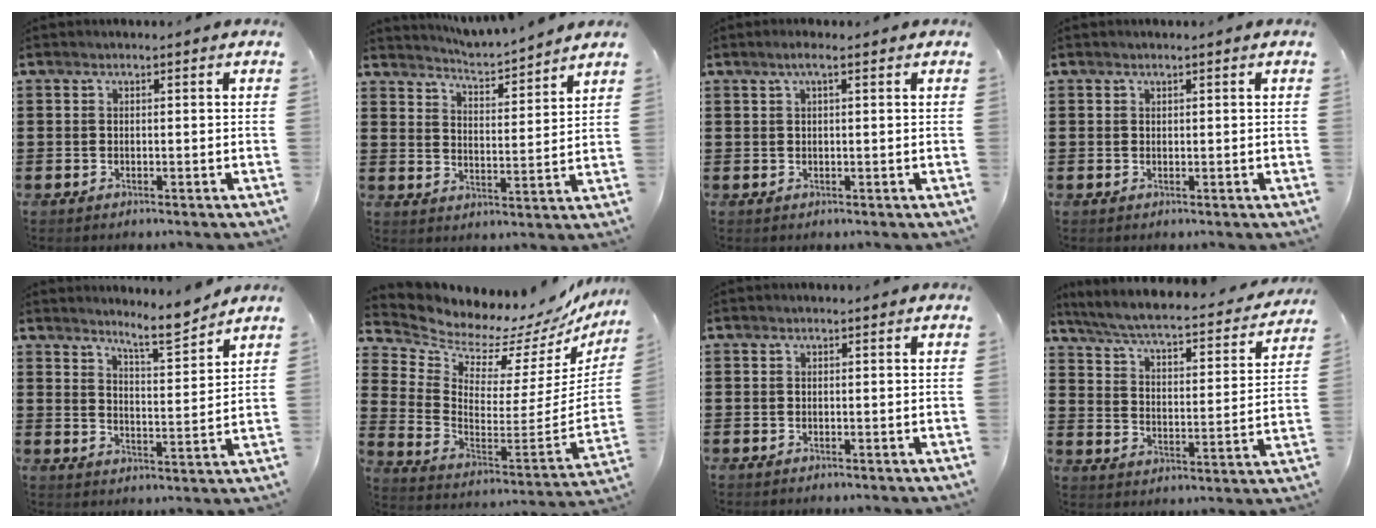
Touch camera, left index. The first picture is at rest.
{"total": 3.9, "force": [3.9, -0.7, 0.3], "torque": [-0.027, -0.037, 0.061]}
{"total": 1.8, "force": [0.8, 0.2, 1.6], "torque": [-0.031, 0.002, 0.014]}
{"total": 0.0}
{"total": 6.7, "force": [6.1, 0.5, 2.6], "torque": [-0.045, -0.039, 0.104]}
{"total": 6.1, "force": [5.9, 1.6, 0.4], "torque": [-0.044, -0.075, 0.095]}
{"total": 0.0}
{"total": 4.9, "force": [4.4, 0.1, 2.1], "torque": [-0.064, -0.037, 0.066]}